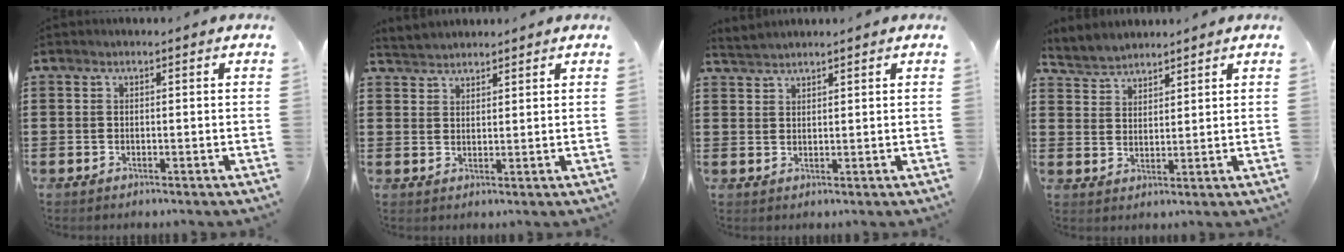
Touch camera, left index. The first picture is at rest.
{"total": 2.5, "force": [2.4, 0.5, -0.3], "torque": [-0.003, -0.001, 0.048]}
{"total": 2.0, "force": [2.0, 0.0, 0.1], "torque": [-0.007, 0.003, 0.041]}
{"total": 3.4, "force": [3.3, 0.8, -0.3], "torque": [-0.010, -0.006, 0.061]}